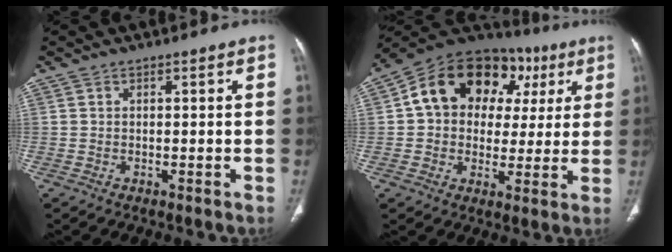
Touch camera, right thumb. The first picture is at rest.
{"total": 20.5, "force": [5.9, 15.0, 12.7], "torque": [-0.149, 0.035, 0.086]}